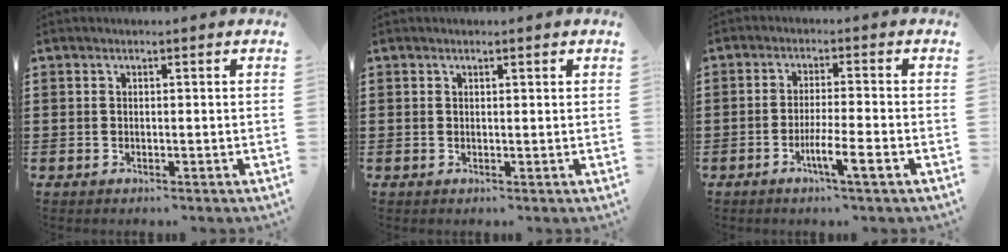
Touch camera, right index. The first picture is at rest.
{"total": 0.5, "force": [0.4, 0.2, 0.3], "torque": [-0.007, 0.002, 0.007]}
{"total": 4.9, "force": [-2.4, 0.2, 4.3], "torque": [-0.070, -0.005, -0.041]}